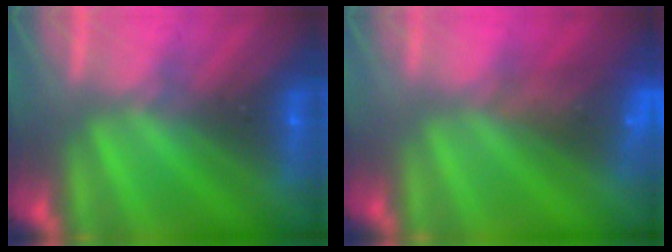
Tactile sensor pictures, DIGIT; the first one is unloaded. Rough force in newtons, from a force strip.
{"total": 7.8}